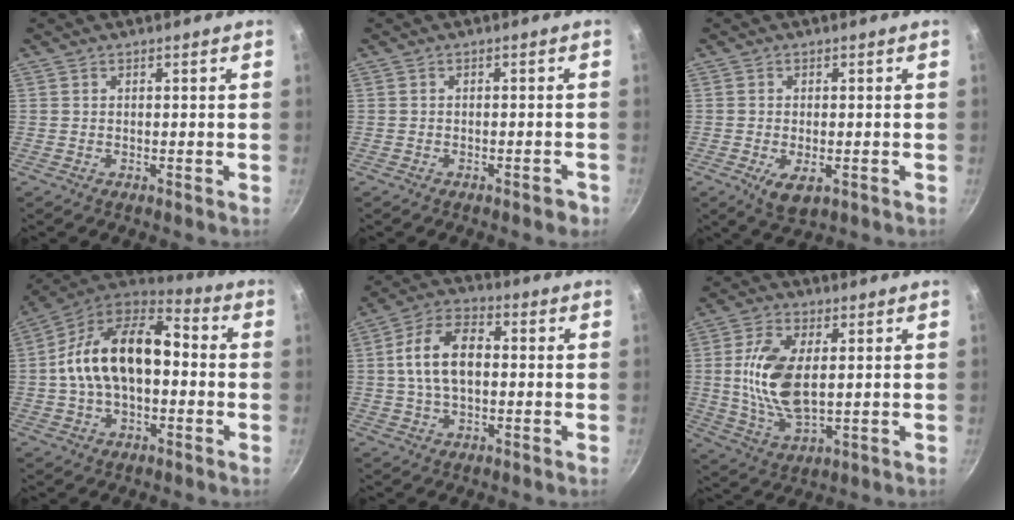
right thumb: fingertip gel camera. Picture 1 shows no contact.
{"total": 1.8, "force": [-1.2, 0.7, 1.1], "torque": [-0.016, 0.008, -0.015]}
{"total": 3.0, "force": [-1.0, 1.5, 2.4], "torque": [-0.043, 0.001, -0.012]}
{"total": 19.6, "force": [0.3, 11.3, 15.9], "torque": [-0.265, 0.041, -0.001]}
{"total": 11.6, "force": [0.7, 6.7, 9.4], "torque": [-0.171, 0.025, 0.008]}
{"total": 13.1, "force": [1.4, 6.5, 11.3], "torque": [-0.223, -0.011, 0.033]}